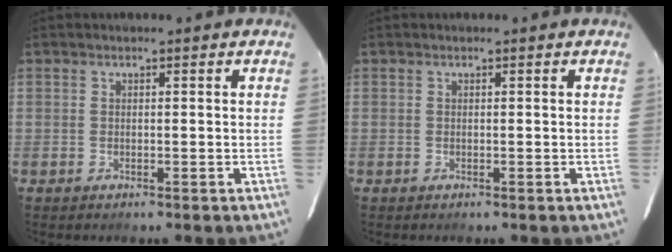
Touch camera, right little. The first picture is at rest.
{"total": 0.0}